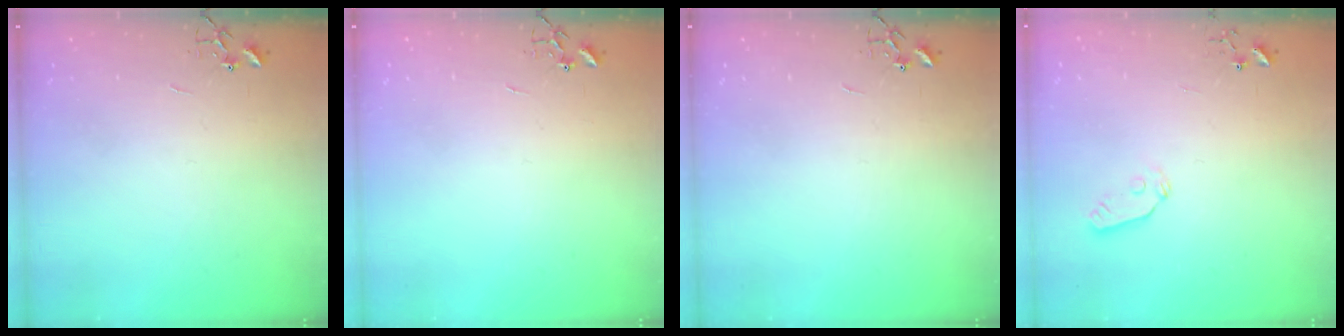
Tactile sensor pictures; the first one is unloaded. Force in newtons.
{"total": 0.0}
{"total": 0.0}
{"total": 3.8, "press": 3.8, "slide": 0.6}